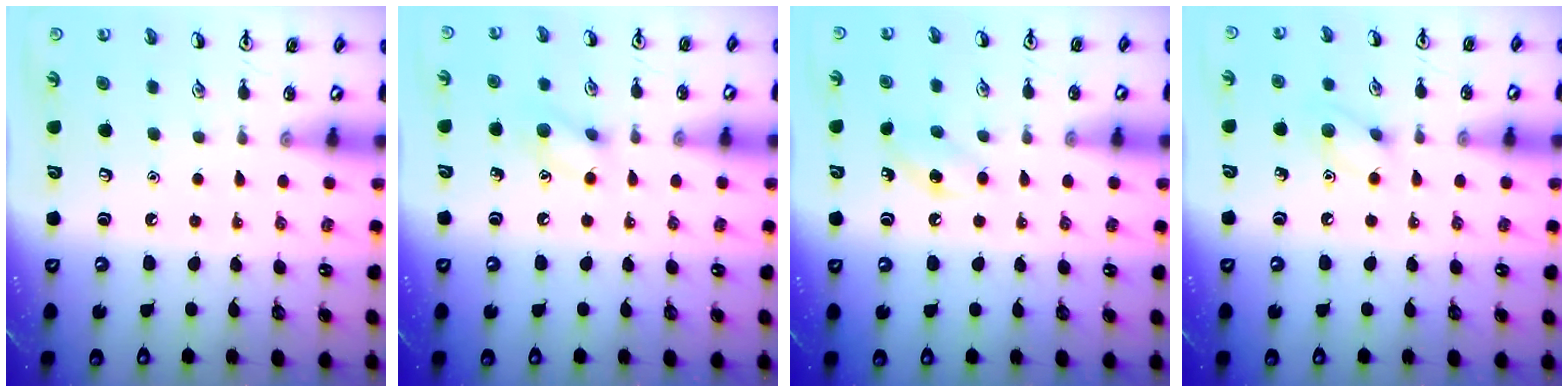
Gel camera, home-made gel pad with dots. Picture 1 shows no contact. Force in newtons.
{"total": 8.5, "press": 8.4, "slide": 1.0}
{"total": 7.0, "press": 6.7, "slide": 2.1}
{"total": 7.4, "press": 7.3, "slide": 1.0}